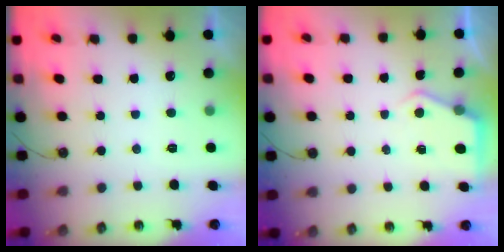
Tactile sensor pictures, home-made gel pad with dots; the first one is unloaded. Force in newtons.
{"total": 3.3, "press": 3.3, "slide": 0.5}